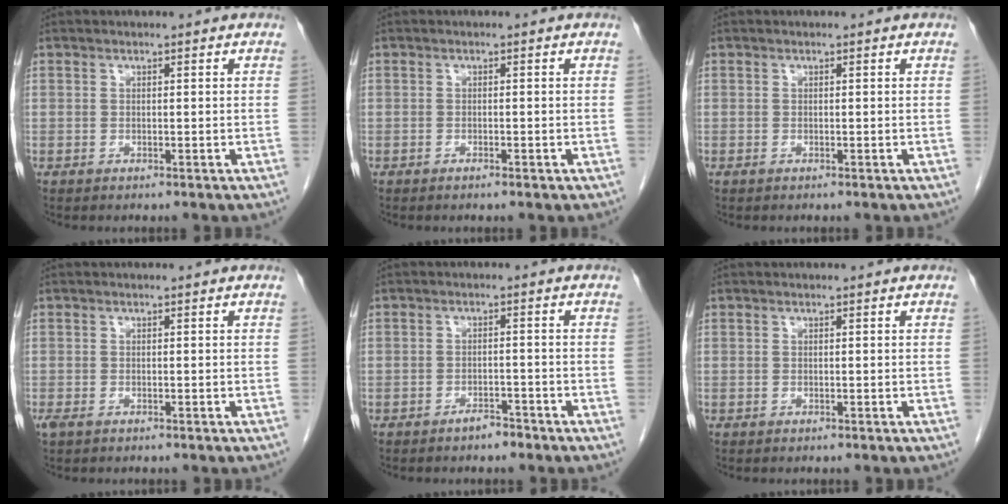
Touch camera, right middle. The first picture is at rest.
{"total": 0.9, "force": [-0.6, 0.2, 0.6], "torque": [-0.015, -0.001, -0.007]}
{"total": 0.0}
{"total": 1.7, "force": [-0.9, 0.8, 1.1], "torque": [-0.027, -0.004, -0.012]}
{"total": 2.1, "force": [-1.8, 0.7, 0.9], "torque": [-0.014, 0.003, -0.027]}
{"total": 0.0}